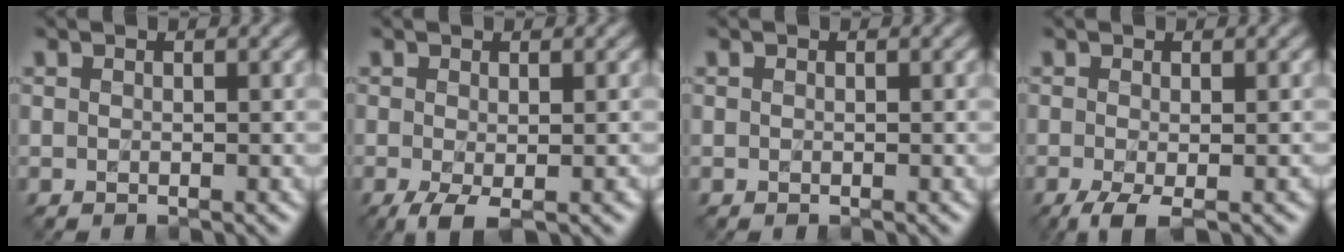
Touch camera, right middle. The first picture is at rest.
{"total": 2.7, "force": [-1.2, 0.7, 2.3], "torque": [-0.047, -0.006, -0.024]}
{"total": 0.0}
{"total": 2.7, "force": [-1.5, 0.6, 2.2], "torque": [-0.044, -0.005, -0.032]}